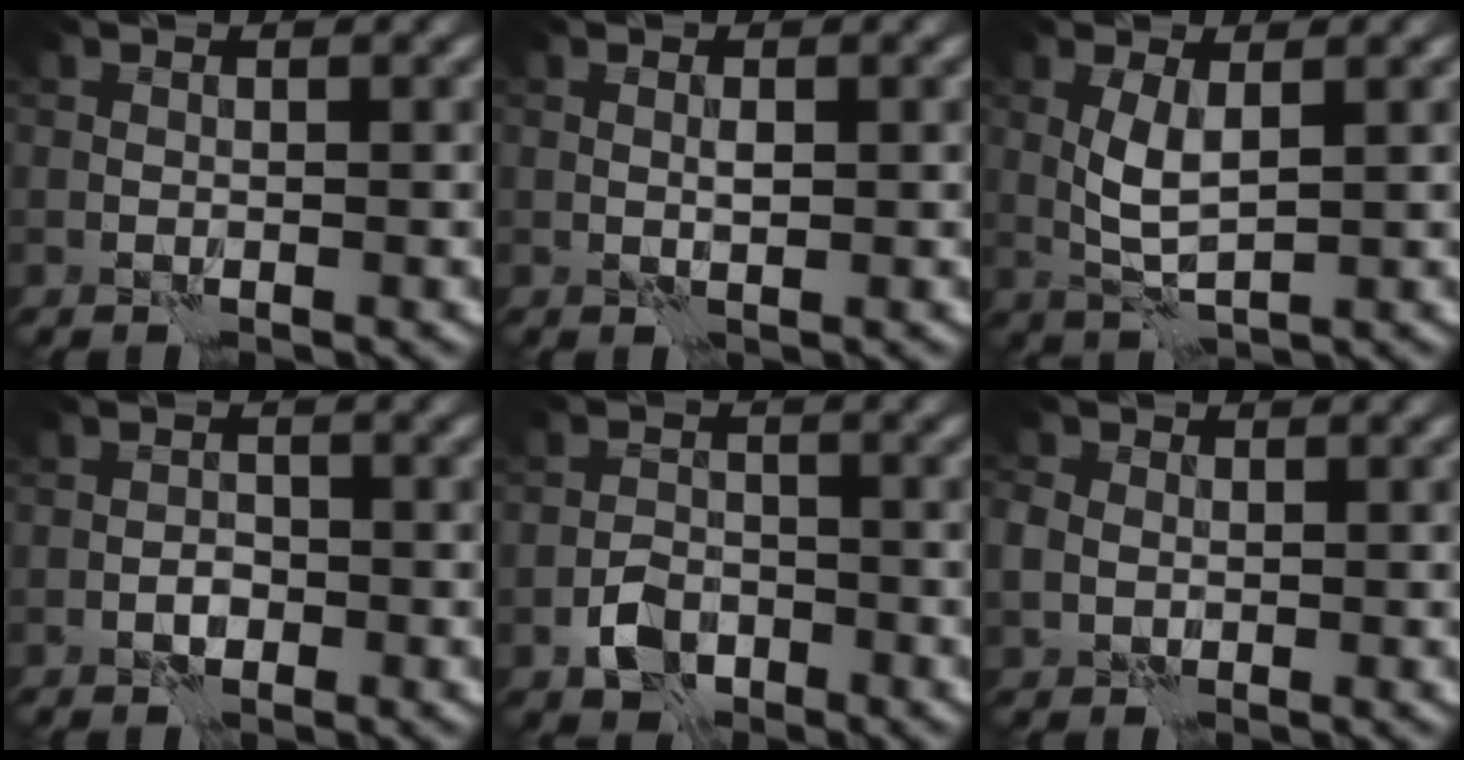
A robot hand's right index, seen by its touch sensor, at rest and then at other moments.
{"total": 0.6, "force": [0.1, 0.2, 0.6], "torque": [-0.013, 0.002, 0.004]}
{"total": 3.0, "force": [0.5, 1.0, 2.7], "torque": [-0.062, 0.003, 0.014]}
{"total": 1.3, "force": [-0.7, 0.8, 0.8], "torque": [-0.009, 0.005, -0.014]}
{"total": 3.2, "force": [-1.8, 2.1, 1.5], "torque": [-0.025, 0.005, -0.039]}
{"total": 2.3, "force": [0.3, 2.1, 0.9], "torque": [-0.026, 0.010, 0.002]}